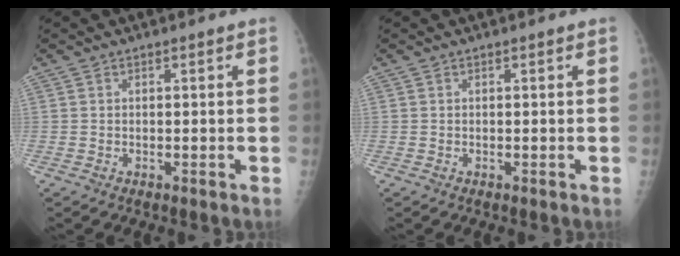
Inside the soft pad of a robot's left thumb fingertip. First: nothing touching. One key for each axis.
{"total": 0.0}